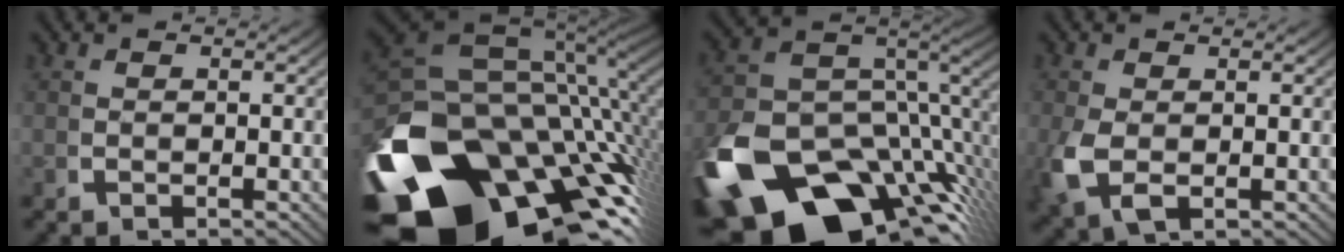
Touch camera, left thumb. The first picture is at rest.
{"total": 31.2, "force": [-7.0, 19.7, 23.2], "torque": [-0.414, -0.083, -0.071]}
{"total": 23.2, "force": [-9.3, 14.2, 15.8], "torque": [-0.282, -0.071, -0.123]}
{"total": 4.1, "force": [-0.5, 2.5, 3.2], "torque": [-0.097, -0.022, 0.007]}